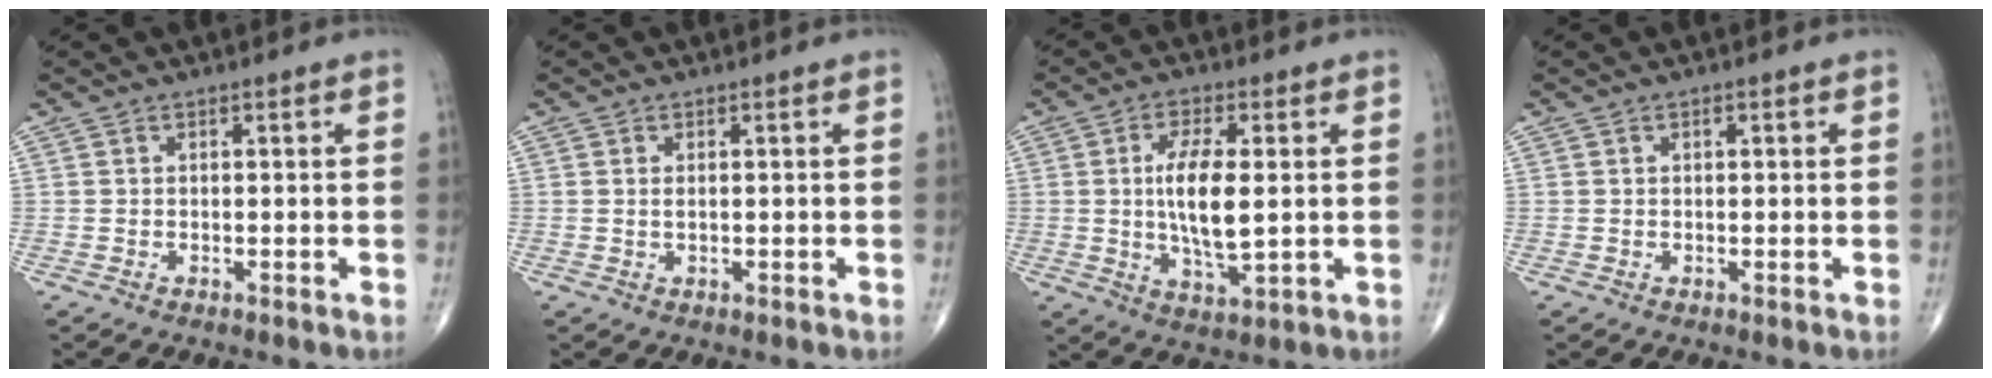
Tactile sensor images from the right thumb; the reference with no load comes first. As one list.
[{"total": 0.7, "force": [0.2, 0.2, 0.7], "torque": [-0.015, -0.002, 0.005]}, {"total": 10.2, "force": [0.6, 3.5, 9.6], "torque": [-0.180, -0.017, 0.011]}, {"total": 0.8, "force": [0.3, 0.3, 0.6], "torque": [-0.009, 0.000, 0.004]}]